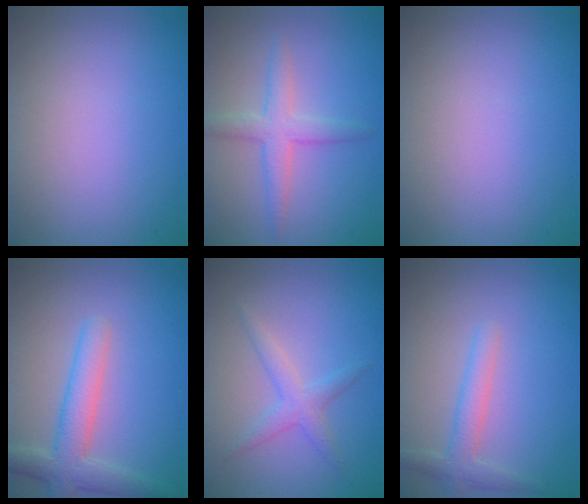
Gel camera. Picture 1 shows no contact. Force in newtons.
{"total": 2.9, "press": 2.9, "slide": 0.1}
{"total": 0.0}
{"total": 4.0, "press": 4.0, "slide": 0.1}
{"total": 2.1, "press": 2.1, "slide": 0.1}
{"total": 2.4, "press": 2.4, "slide": 0.1}